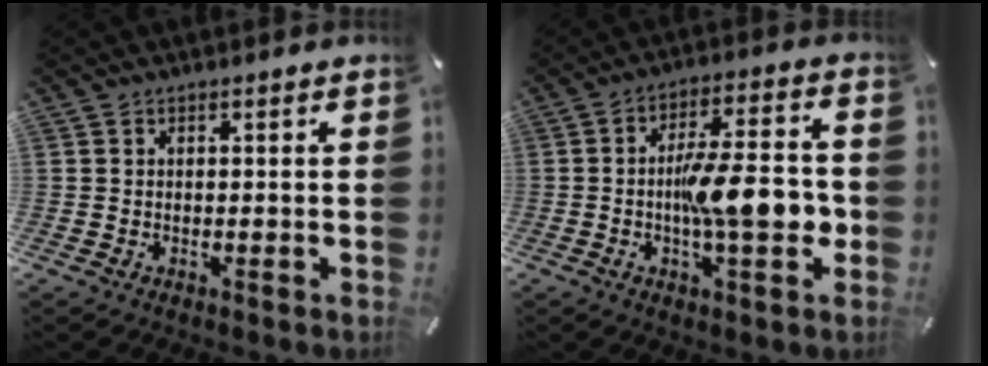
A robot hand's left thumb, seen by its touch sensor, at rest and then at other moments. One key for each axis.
{"total": 14.4, "fx": -2.0, "fy": 4.5, "fz": 13.5, "tx": -0.193, "ty": 0.002, "tz": -0.035}